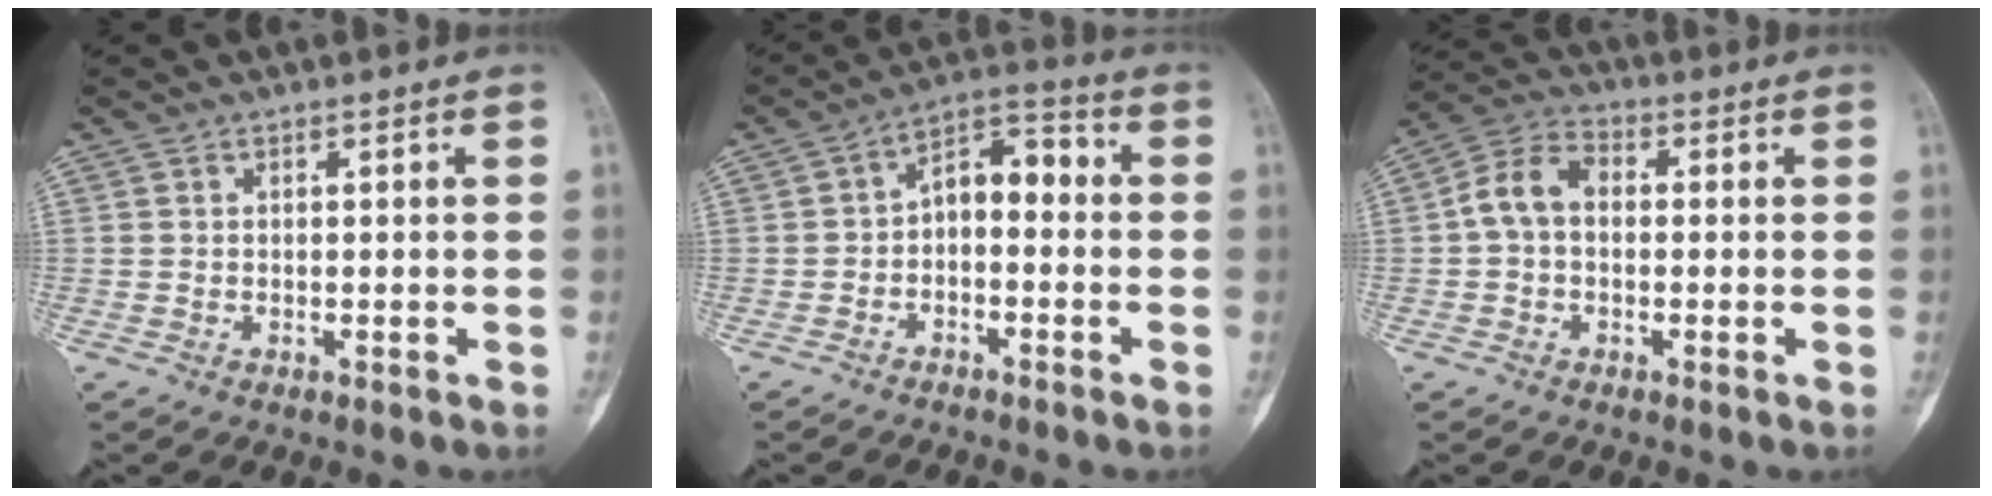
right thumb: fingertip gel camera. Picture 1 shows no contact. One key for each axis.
{"total": 7.9, "fx": -0.9, "fy": 4.6, "fz": 6.3, "tx": -0.081, "ty": 0.045, "tz": -0.029}
{"total": 7.3, "fx": 0.0, "fy": 5.2, "fz": 5.2, "tx": -0.092, "ty": 0.025, "tz": -0.012}